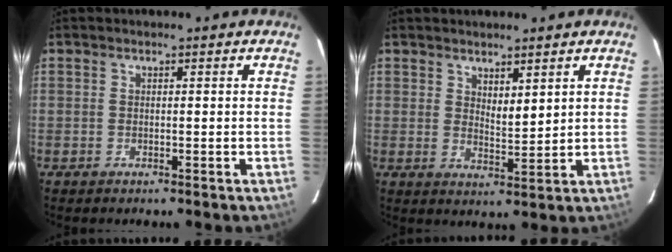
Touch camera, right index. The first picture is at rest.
{"total": 3.3, "force": [2.0, 0.9, 2.4], "torque": [-0.045, -0.012, 0.042]}